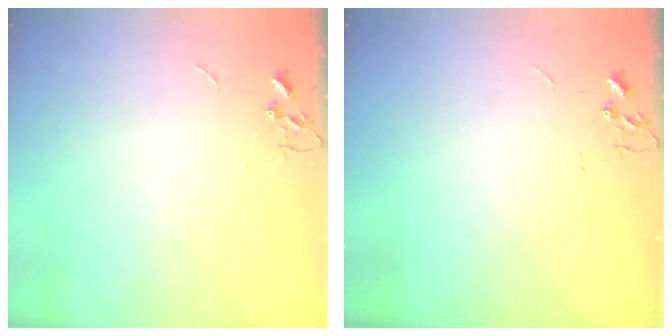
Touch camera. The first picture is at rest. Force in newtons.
{"total": 0.0}